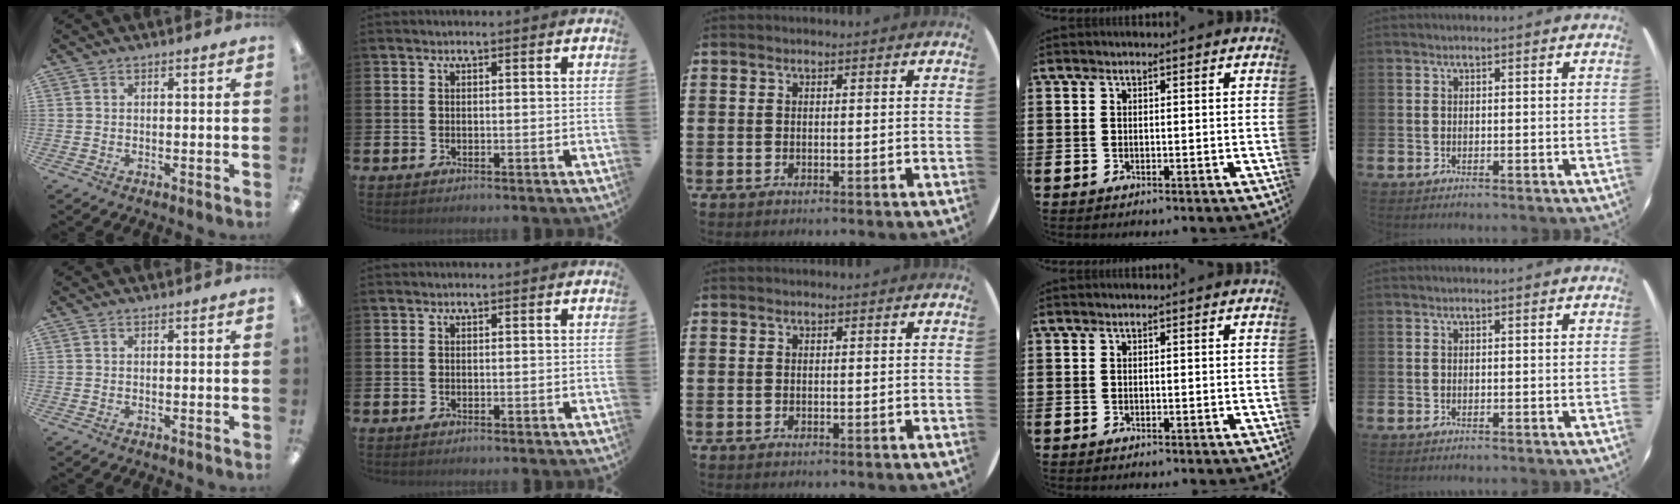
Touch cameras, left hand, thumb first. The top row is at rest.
{}